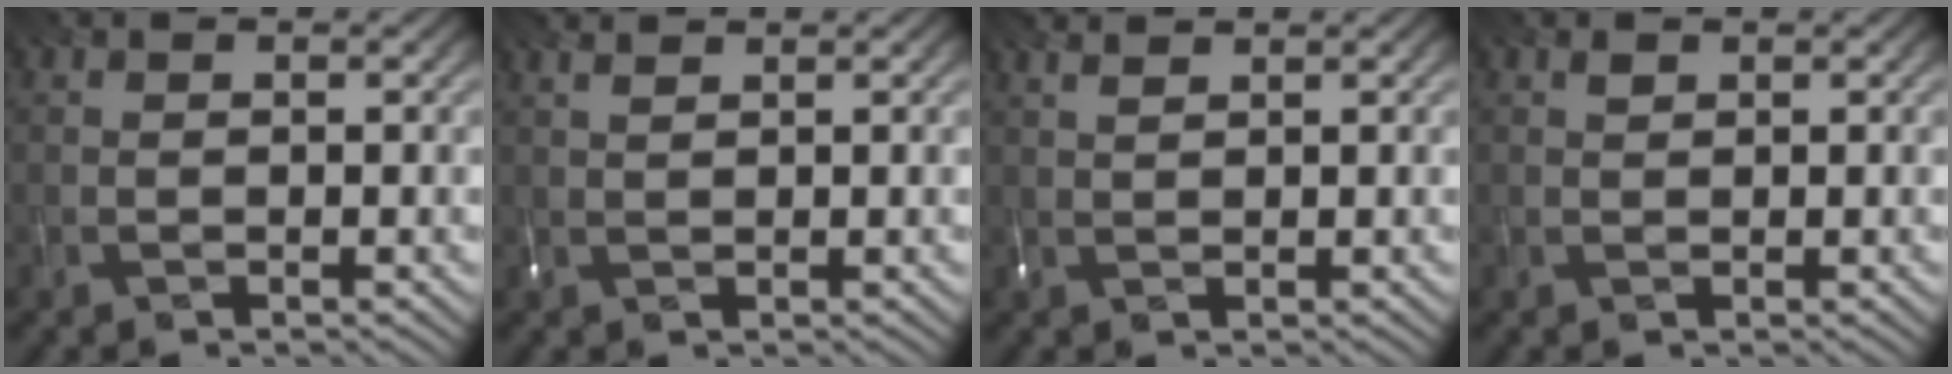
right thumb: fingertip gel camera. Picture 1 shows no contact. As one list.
[{"total": 1.7, "force": [1.4, 0.4, 0.9], "torque": [-0.031, 0.008, 0.031]}, {"total": 2.0, "force": [1.6, 0.5, 1.1], "torque": [-0.033, 0.008, 0.035]}, {"total": 0.7, "force": [0.5, 0.4, 0.3], "torque": [-0.009, -0.001, 0.011]}]